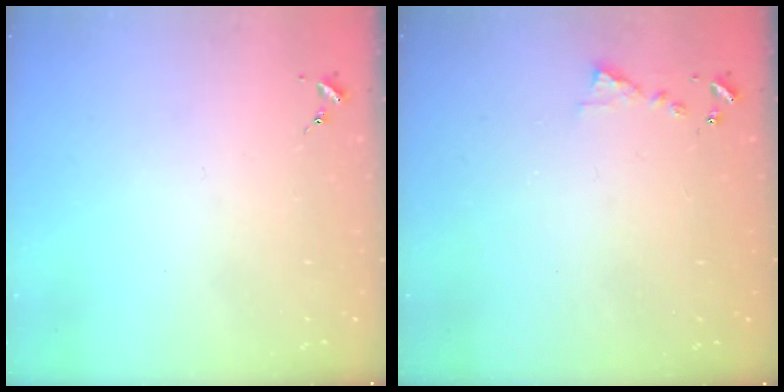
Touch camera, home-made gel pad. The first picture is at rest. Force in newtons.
{"total": 4.5, "press": 4.4, "slide": 0.5}